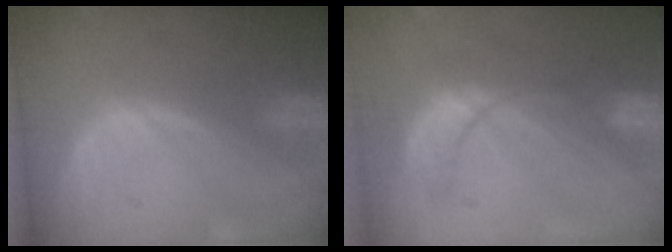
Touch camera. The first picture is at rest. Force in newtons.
{"total": 8.9, "press": 7.8, "slide": 4.2}